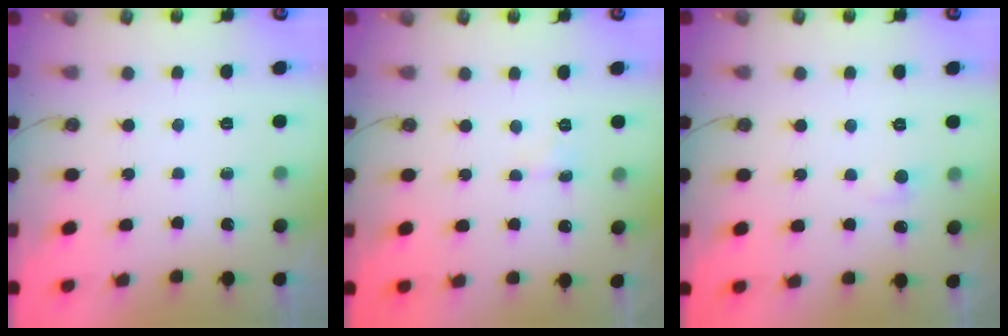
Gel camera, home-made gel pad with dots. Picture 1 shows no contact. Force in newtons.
{"total": 0.0}
{"total": 1.4, "press": 1.3, "slide": 0.6}